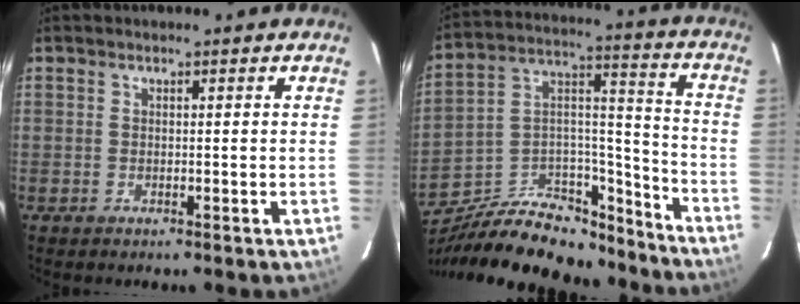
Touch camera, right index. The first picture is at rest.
{"total": 23.2, "force": [-18.0, 10.8, 10.0], "torque": [-0.190, 0.069, -0.257]}